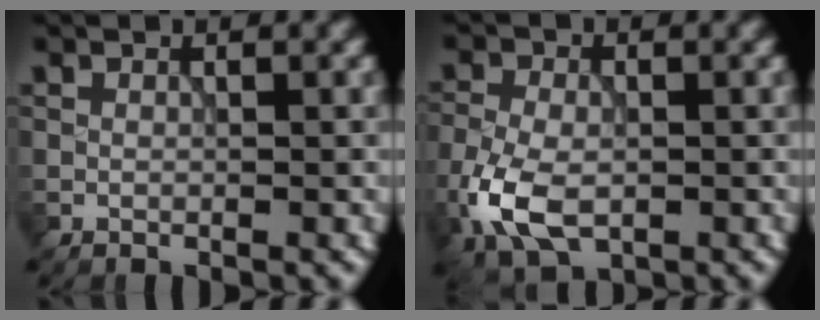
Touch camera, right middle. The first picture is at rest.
{"total": 6.1, "force": [-2.2, 3.6, 4.5], "torque": [-0.105, -0.011, -0.047]}